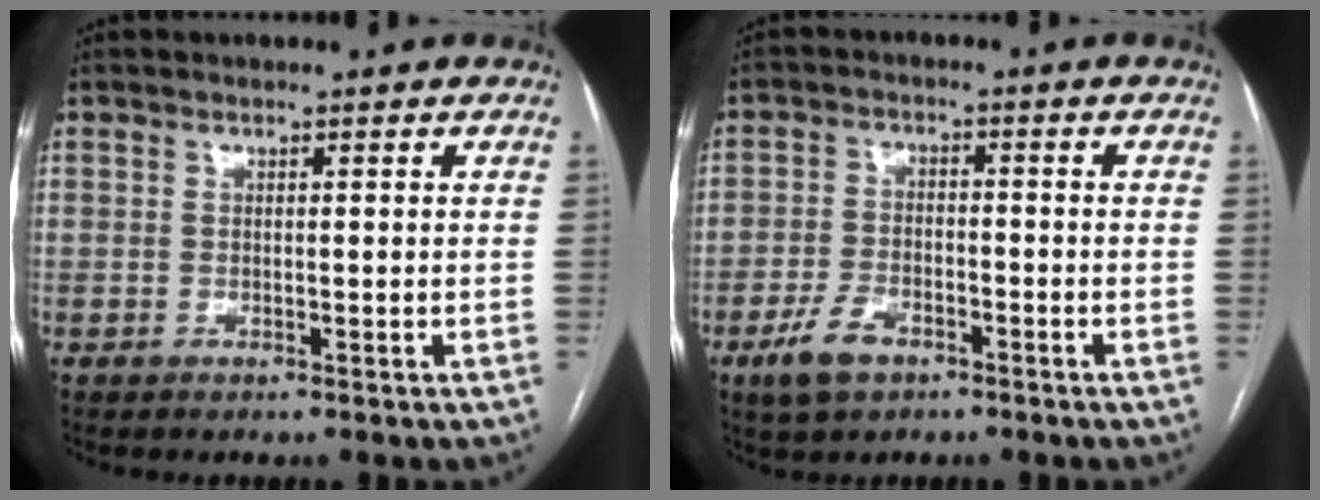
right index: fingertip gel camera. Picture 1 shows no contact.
{"total": 7.1, "force": [-4.6, 3.6, 4.1], "torque": [-0.089, 0.005, -0.083]}